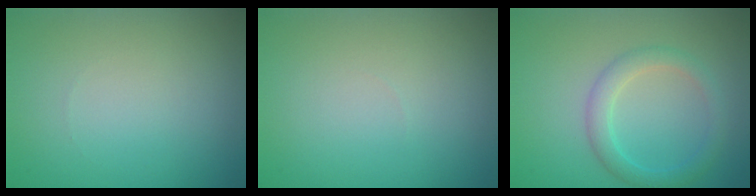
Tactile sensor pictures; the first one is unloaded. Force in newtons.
{"total": 0.0}
{"total": 2.6, "press": 2.6, "slide": 0.1}